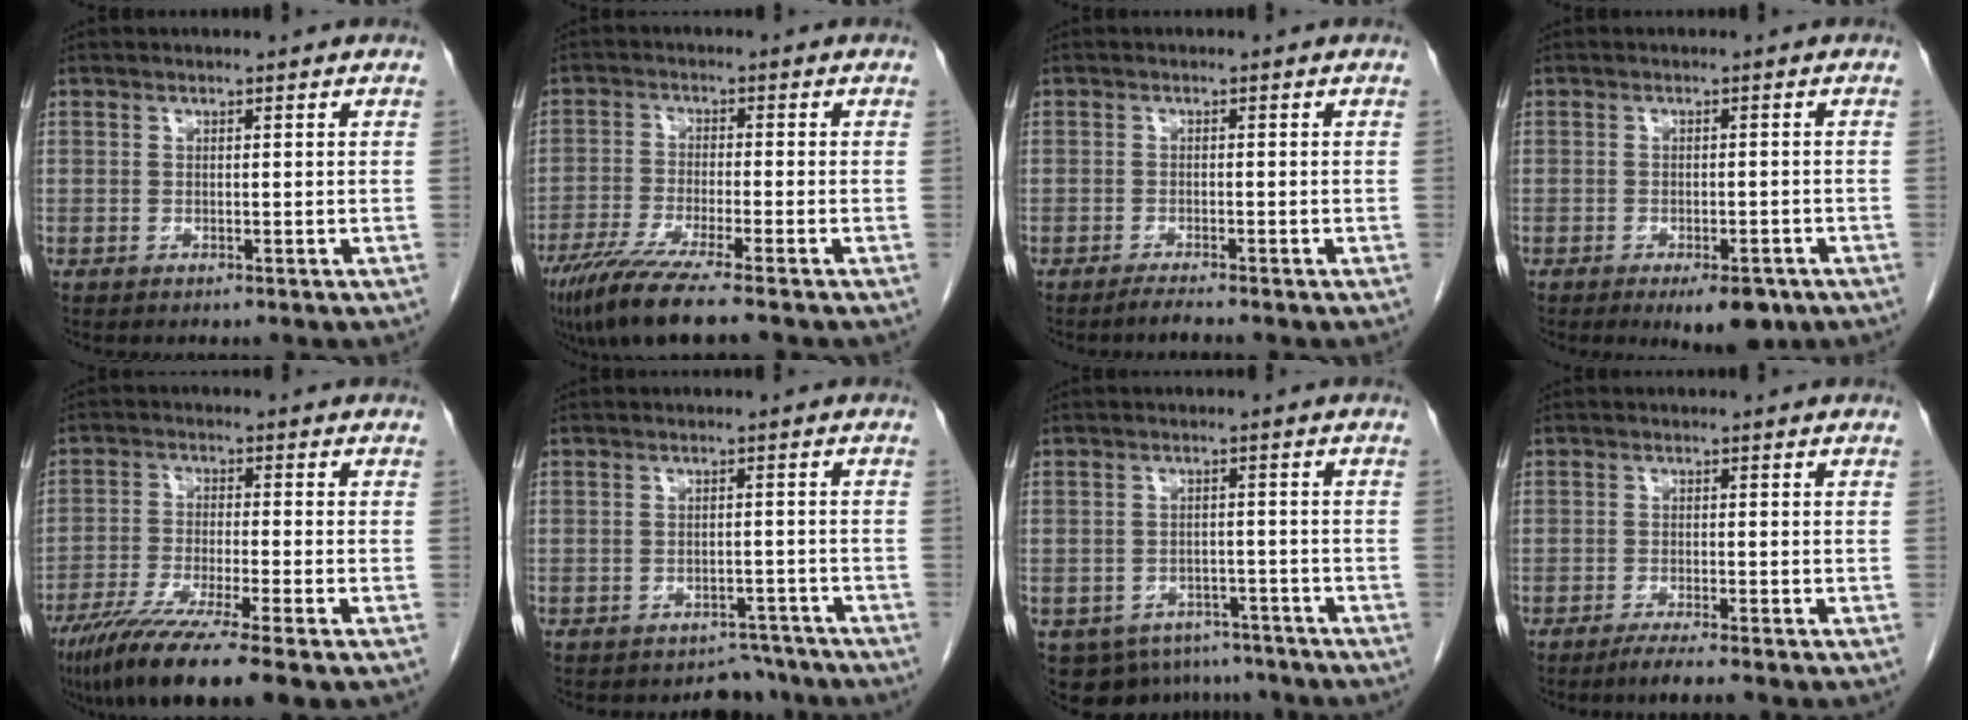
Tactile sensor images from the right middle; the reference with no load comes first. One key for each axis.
{"total": 9.7, "fx": -7.4, "fy": -0.4, "fz": 6.3, "tx": -0.104, "ty": -0.030, "tz": -0.124}
{"total": 1.7, "fx": -1.5, "fy": -0.4, "fz": 0.6, "tx": -0.018, "ty": -0.004, "tz": -0.029}
{"total": 5.5, "fx": -3.5, "fy": 2.0, "fz": 3.8, "tx": -0.043, "ty": -0.003, "tz": -0.043}
{"total": 11.7, "fx": -8.1, "fy": -0.2, "fz": 8.4, "tx": -0.141, "ty": -0.032, "tz": -0.133}
{"total": 4.6, "fx": -4.0, "fy": 2.1, "fz": -0.5, "tx": 0.015, "ty": 0.017, "tz": -0.053}
{"total": 9.7, "fx": -7.7, "fy": 5.6, "fz": 1.7, "tx": -0.021, "ty": 0.008, "tz": -0.091}
{"total": 3.4, "fx": -2.8, "fy": -0.5, "fz": 1.9, "tx": -0.035, "ty": -0.006, "tz": -0.048}